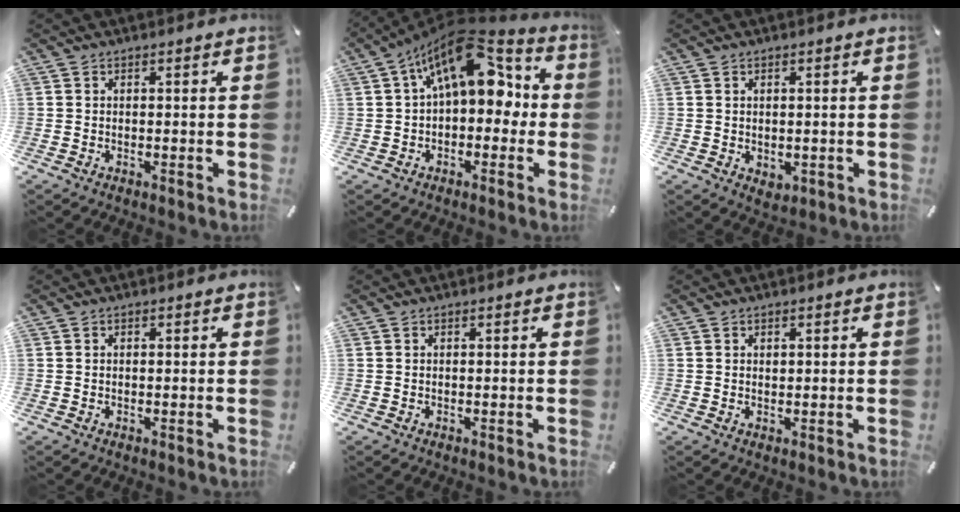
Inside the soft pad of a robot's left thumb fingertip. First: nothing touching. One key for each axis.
{"total": 17.2, "fx": 6.5, "fy": 9.6, "fz": 12.7, "tx": -0.182, "ty": -0.026, "tz": 0.113}
{"total": 1.6, "fx": 0.4, "fy": 1.5, "fz": 0.5, "tx": -0.004, "ty": 0.000, "tz": 0.004}
{"total": 0.0}
{"total": 0.0}
{"total": 0.6, "fx": 0.3, "fy": 0.5, "fz": 0.2, "tx": 0.003, "ty": -0.003, "tz": 0.004}